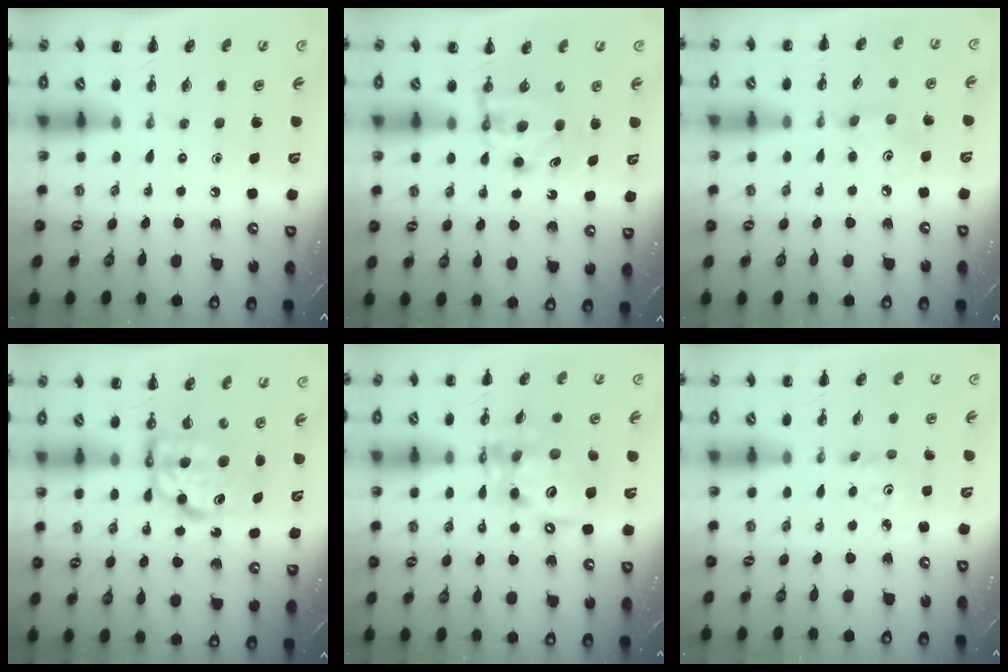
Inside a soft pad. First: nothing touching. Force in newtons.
{"total": 5.6, "press": 5.6, "slide": 0.6}
{"total": 3.2, "press": 3.1, "slide": 0.6}
{"total": 7.9, "press": 7.7, "slide": 1.6}
{"total": 15.8, "press": 15.3, "slide": 4.0}
{"total": 1.9, "press": 1.9, "slide": 0.4}